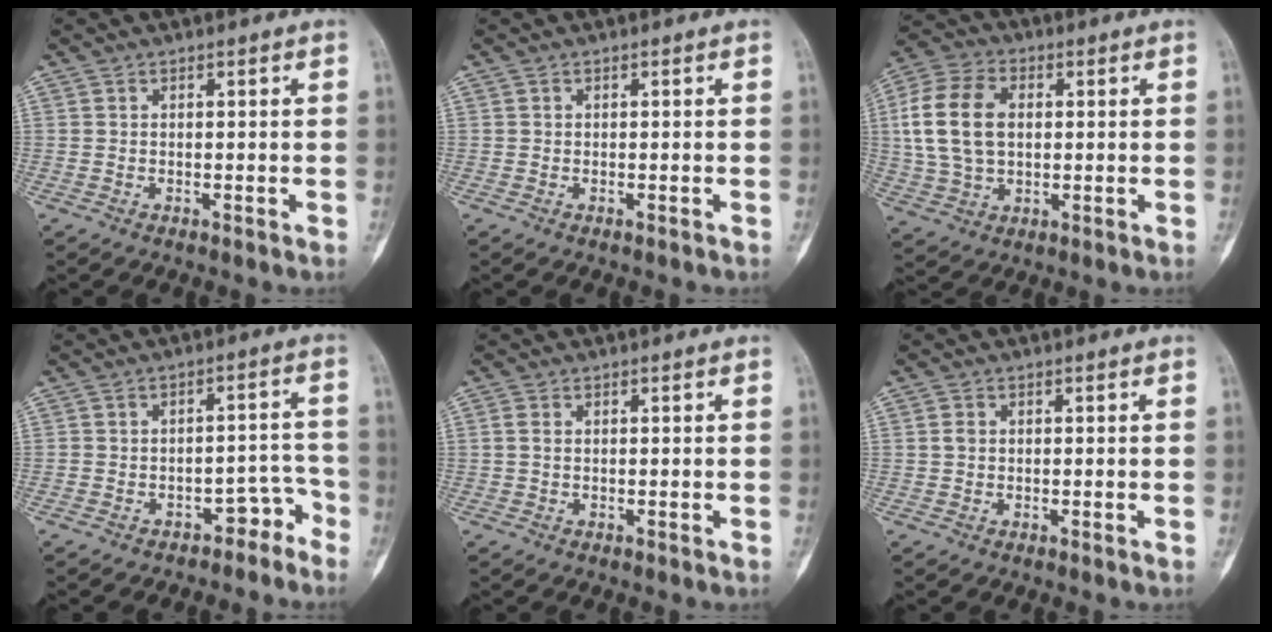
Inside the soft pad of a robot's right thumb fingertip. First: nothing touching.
{"total": 0.0}
{"total": 14.2, "force": [1.8, 9.5, 10.4], "torque": [-0.196, 0.009, 0.032]}
{"total": 5.2, "force": [-4.0, 3.0, 1.5], "torque": [0.009, 0.072, -0.054]}
{"total": 1.3, "force": [0.1, 0.8, 0.9], "torque": [-0.022, 0.001, 0.000]}
{"total": 1.4, "force": [0.1, 1.1, 0.7], "torque": [-0.011, 0.002, 0.000]}